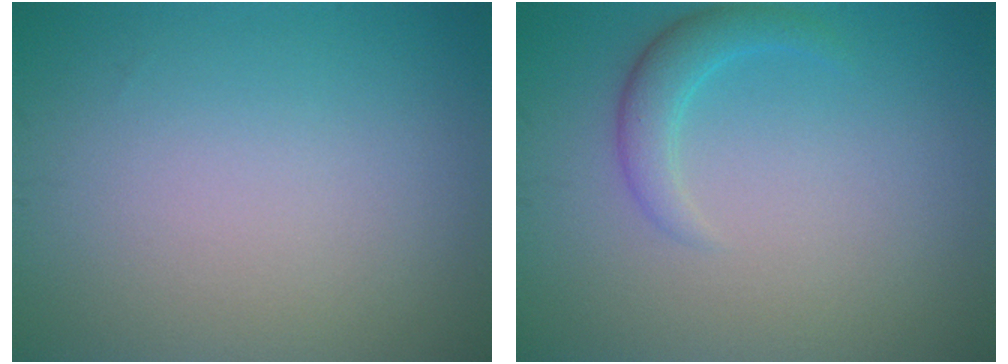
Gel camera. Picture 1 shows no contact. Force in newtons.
{"total": 2.2, "press": 2.2, "slide": 0.2}